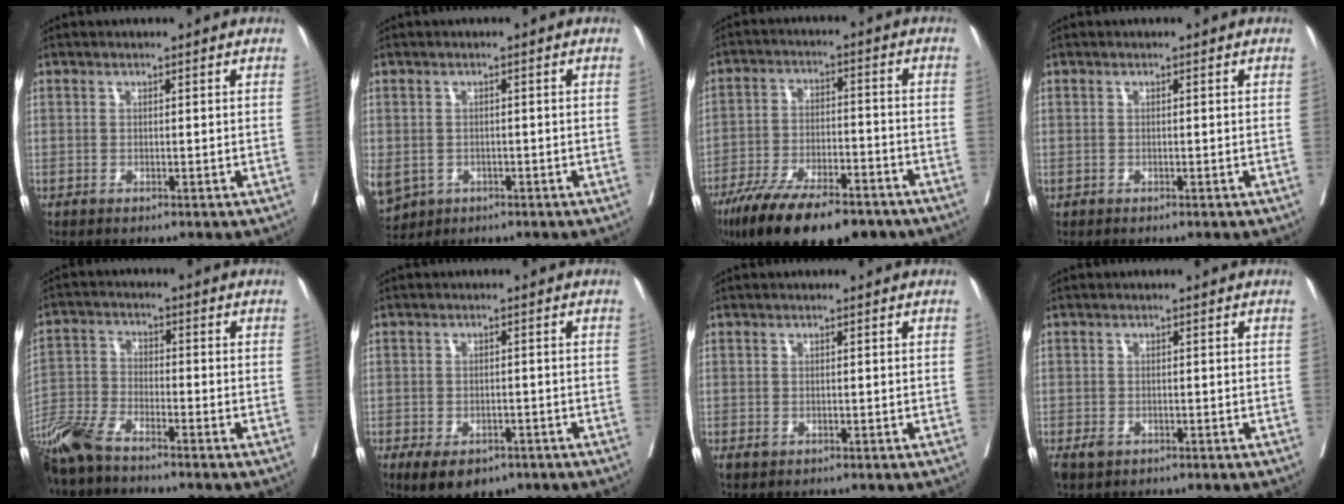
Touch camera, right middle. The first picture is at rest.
{"total": 12.8, "force": [-4.9, 10.6, 5.2], "torque": [-0.166, -0.007, -0.062]}
{"total": 17.2, "force": [-12.6, 5.1, 10.5], "torque": [-0.166, -0.015, -0.204]}
{"total": 0.0}
{"total": 8.6, "force": [-7.1, 1.8, 4.4], "torque": [-0.098, -0.026, -0.145]}
{"total": 7.6, "force": [-5.0, 4.2, 3.9], "torque": [-0.054, -0.002, -0.072]}
{"total": 0.6, "force": [-0.2, 0.5, 0.3], "torque": [-0.004, 0.001, 0.000]}
{"total": 1.7, "force": [-0.9, 1.2, 0.8], "torque": [-0.015, 0.000, -0.008]}